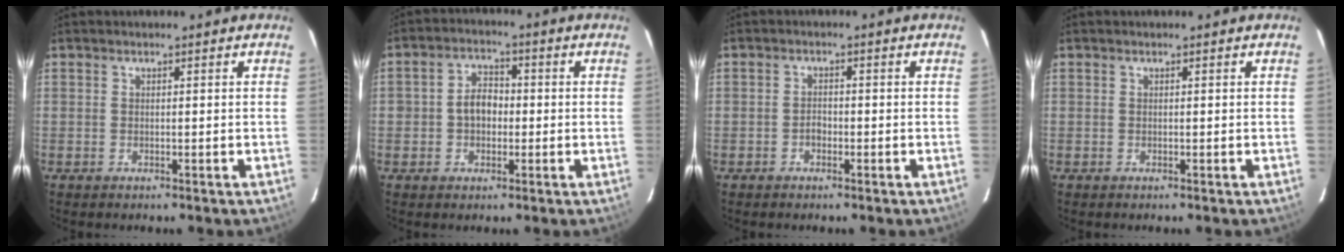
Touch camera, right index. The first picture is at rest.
{"total": 5.2, "force": [-0.6, 4.1, 3.1], "torque": [-0.056, 0.018, -0.007]}
{"total": 1.5, "force": [-0.8, 1.1, 0.7], "torque": [-0.014, 0.005, -0.014]}
{"total": 0.0}